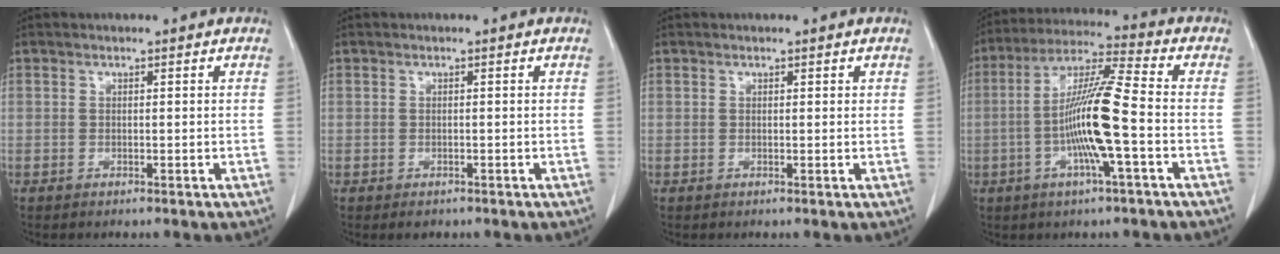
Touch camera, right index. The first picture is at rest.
{"total": 1.1, "force": [-0.6, 0.7, 0.4], "torque": [-0.003, 0.002, -0.004]}
{"total": 0.6, "force": [0.3, 0.3, 0.4], "torque": [-0.002, 0.003, 0.003]}
{"total": 12.6, "force": [-2.6, 0.1, 12.3], "torque": [-0.236, 0.004, -0.056]}